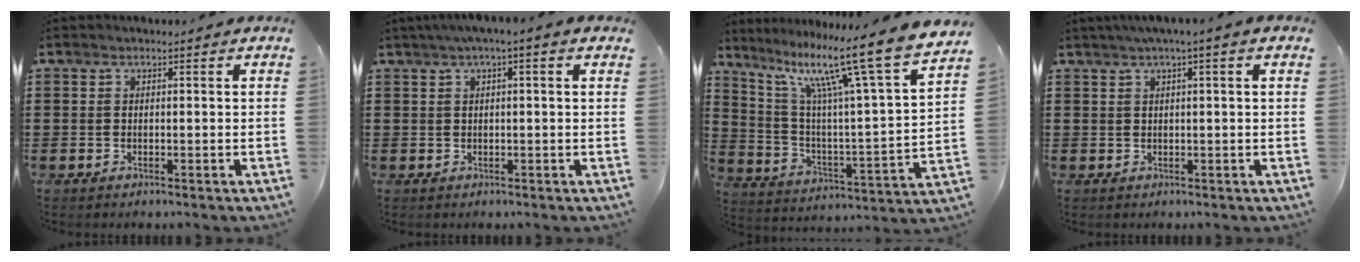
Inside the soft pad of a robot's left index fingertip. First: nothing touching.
{"total": 1.3, "force": [0.1, 0.4, 1.3], "torque": [-0.024, 0.003, -0.001]}
{"total": 14.8, "force": [10.9, 0.6, 10.1], "torque": [-0.202, -0.075, 0.167]}
{"total": 1.4, "force": [0.3, 0.1, 1.3], "torque": [-0.026, 0.000, 0.004]}